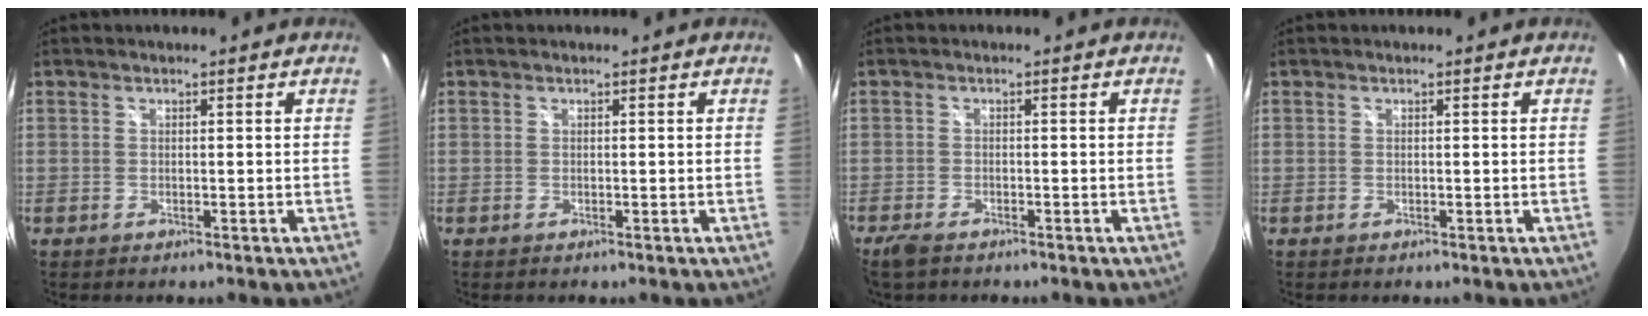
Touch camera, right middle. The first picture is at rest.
{"total": 0.0}
{"total": 3.6, "force": [-2.8, 1.3, 1.8], "torque": [-0.047, -0.013, -0.055]}
{"total": 0.0}